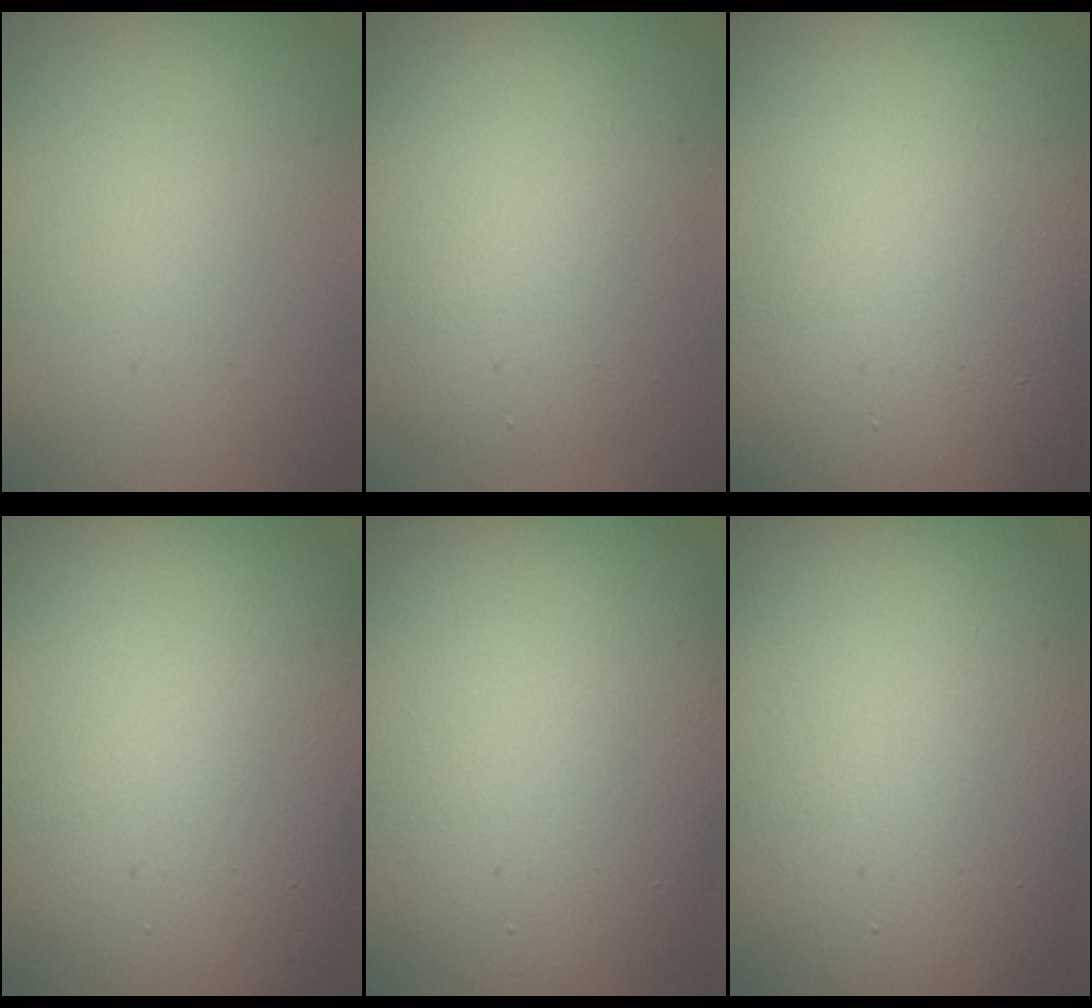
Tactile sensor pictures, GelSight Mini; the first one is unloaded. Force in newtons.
{"total": 6.3, "press": 6.3, "slide": 0.6}
{"total": 26.9, "press": 26.9, "slide": 1.3}
{"total": 17.3, "press": 17.3, "slide": 1.2}
{"total": 14.7, "press": 14.6, "slide": 0.9}
{"total": 14.7, "press": 14.6, "slide": 0.8}